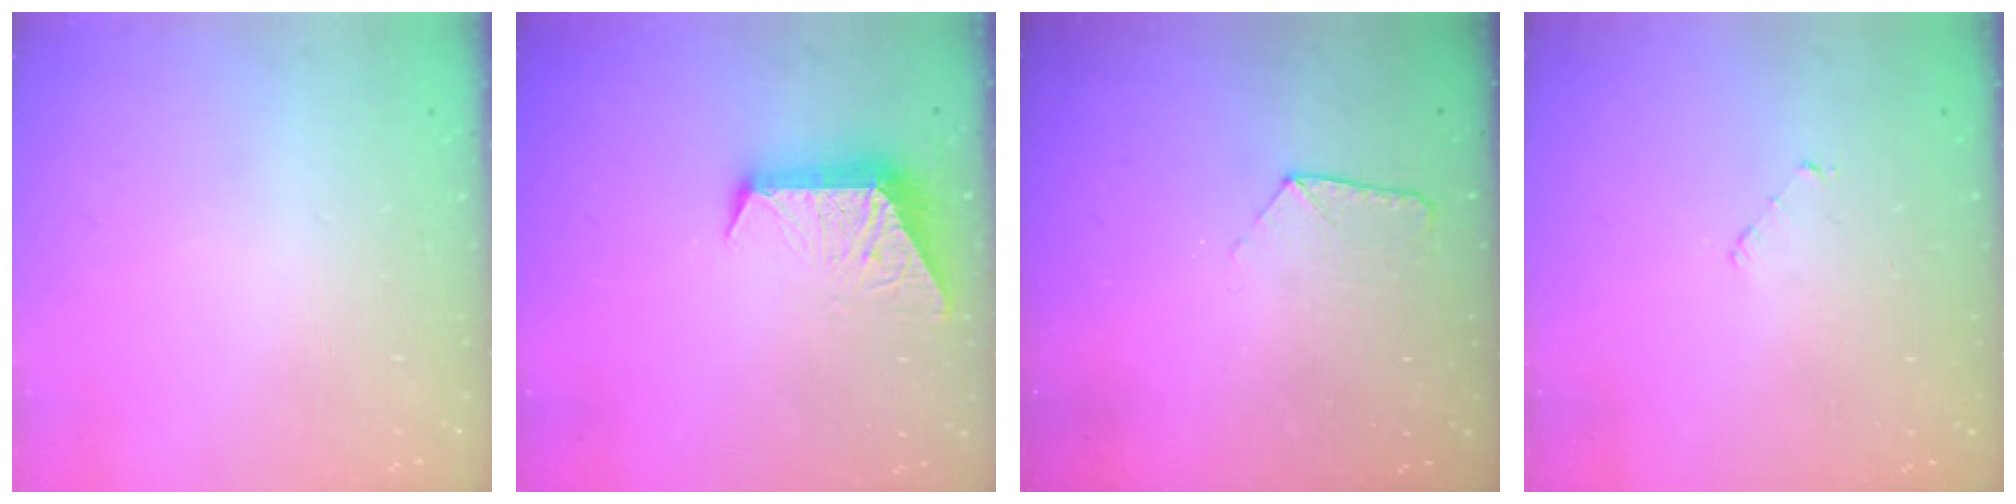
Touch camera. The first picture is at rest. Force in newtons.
{"total": 9.1, "press": 9.1, "slide": 0.7}
{"total": 6.8, "press": 6.8, "slide": 0.5}
{"total": 2.5, "press": 2.5, "slide": 0.2}